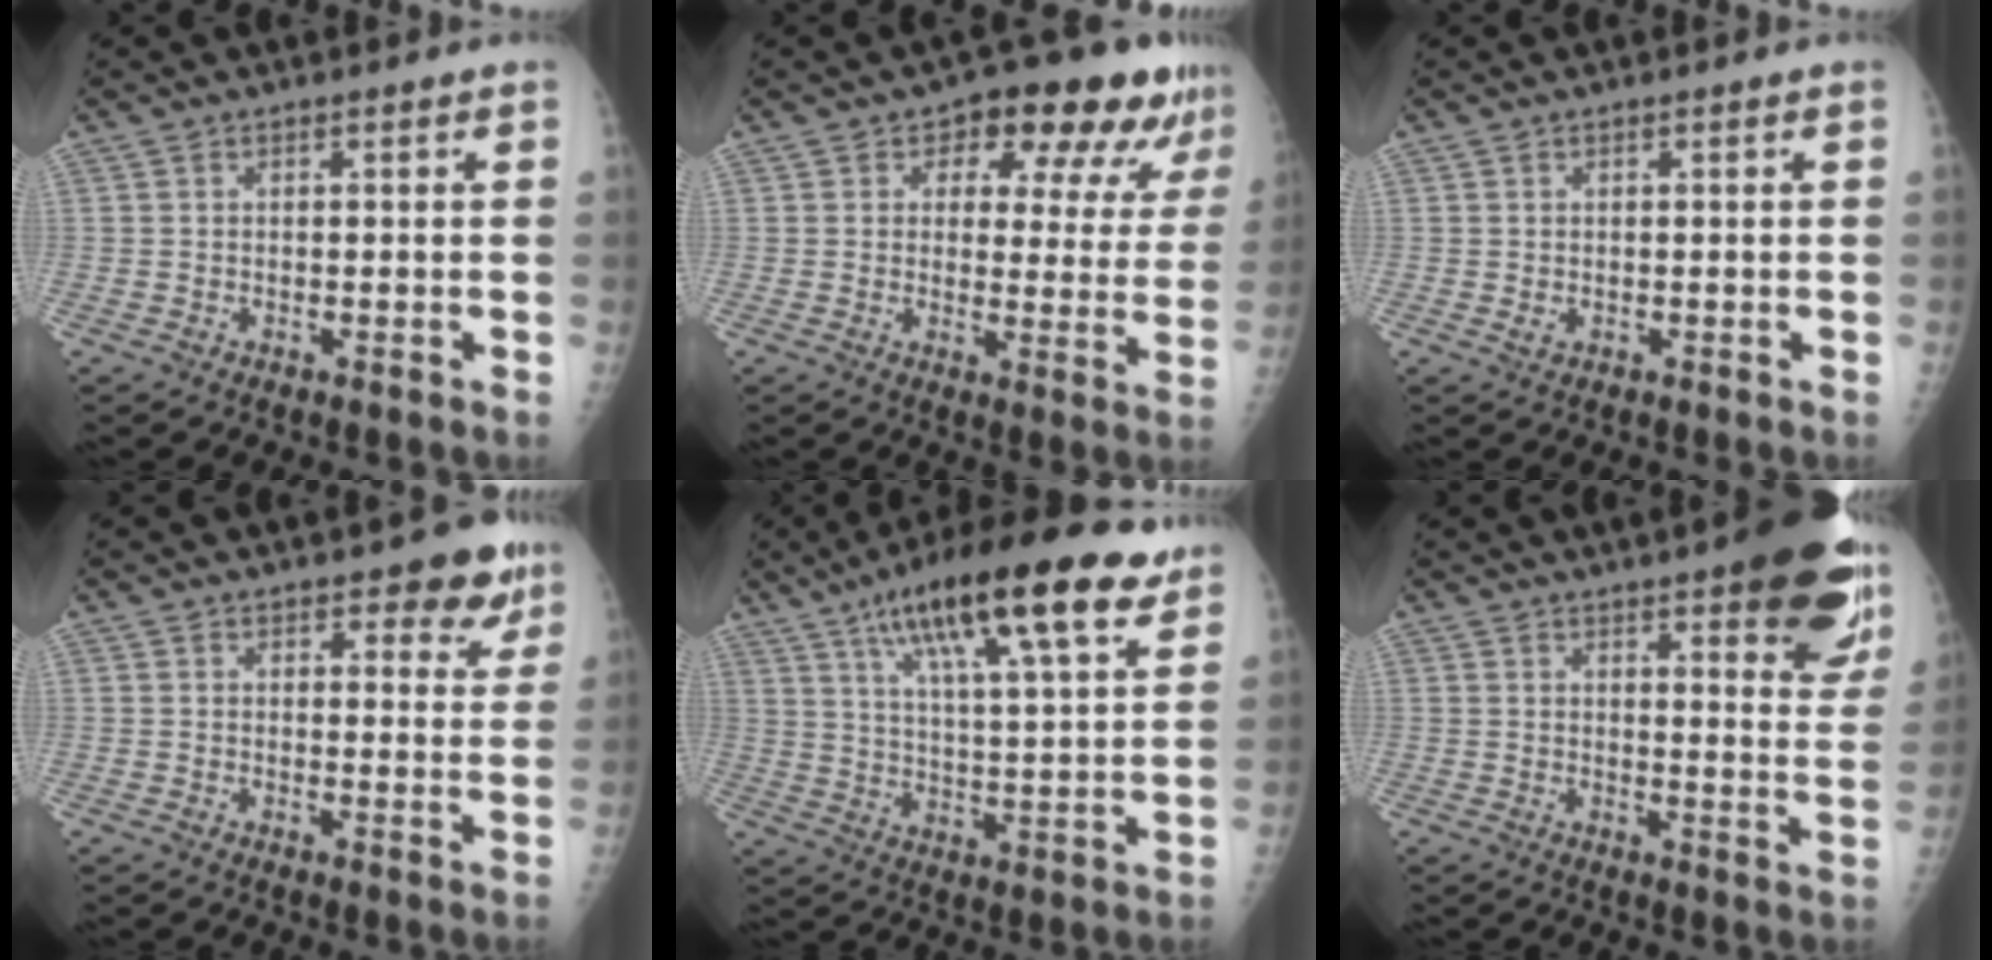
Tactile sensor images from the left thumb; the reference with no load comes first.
{"total": 13.9, "force": [8.3, 7.2, 8.4], "torque": [-0.052, -0.023, 0.101]}
{"total": 1.0, "force": [0.2, 0.7, 0.8], "torque": [-0.011, -0.003, 0.007]}
{"total": 7.2, "force": [4.8, 3.1, 4.4], "torque": [-0.018, -0.023, 0.058]}
{"total": 22.9, "force": [13.2, 5.7, 17.8], "torque": [-0.271, -0.026, 0.212]}
{"total": 20.0, "force": [12.1, 5.6, 14.9], "torque": [-0.154, -0.048, 0.141]}